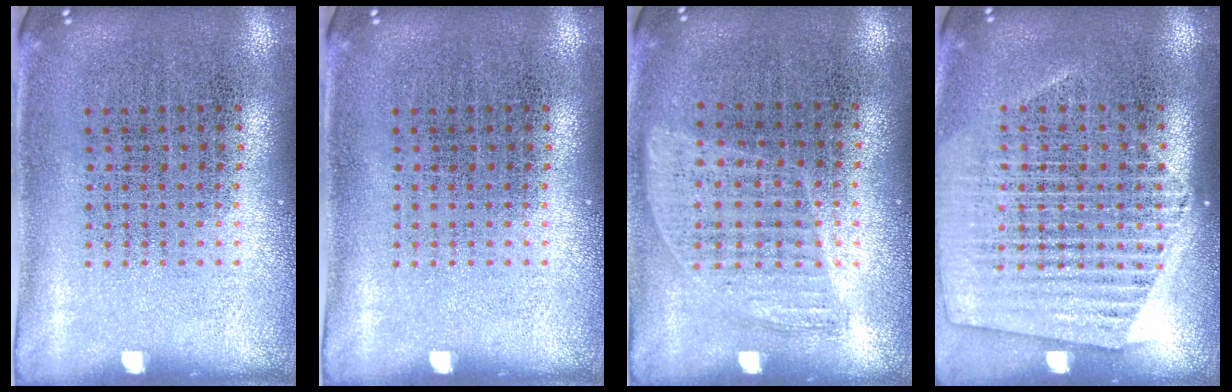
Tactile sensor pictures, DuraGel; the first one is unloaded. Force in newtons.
{"total": 0.0}
{"total": 0.9, "press": 0.8, "slide": 0.4}
{"total": 1.5, "press": 1.4, "slide": 0.5}